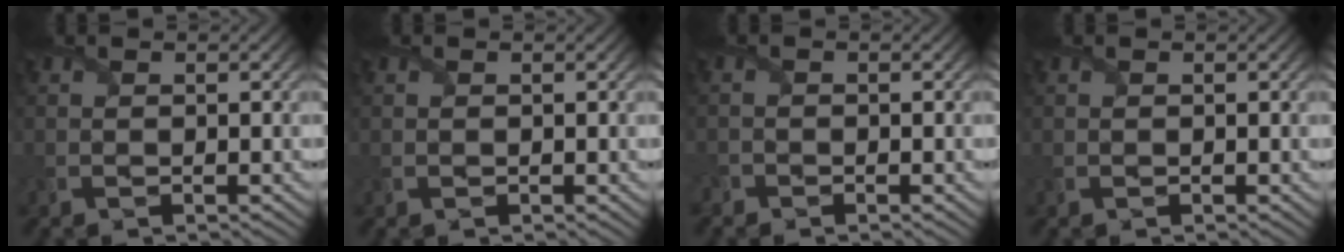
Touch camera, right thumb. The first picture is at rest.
{"total": 0.0}
{"total": 1.0, "force": [-0.8, 0.5, -0.1], "torque": [0.003, -0.003, -0.018]}
{"total": 0.0}